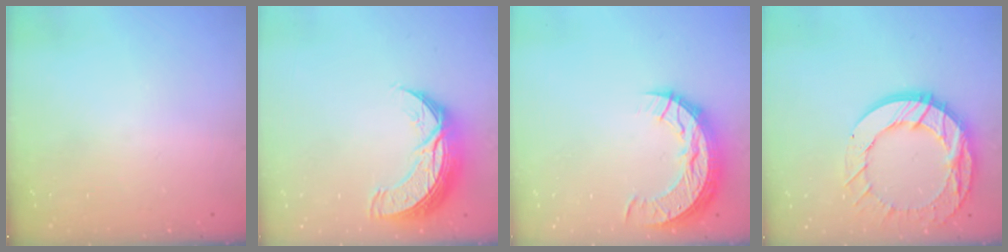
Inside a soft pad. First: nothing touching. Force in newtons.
{"total": 10.6, "press": 10.6, "slide": 0.8}
{"total": 12.2, "press": 12.2, "slide": 0.9}
{"total": 18.3, "press": 18.3, "slide": 1.6}